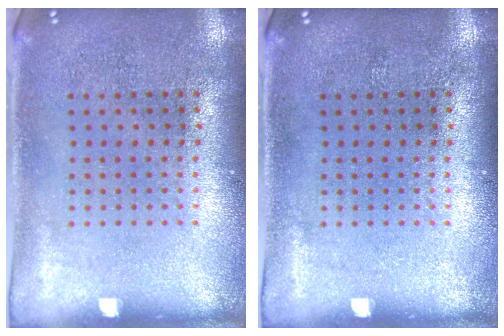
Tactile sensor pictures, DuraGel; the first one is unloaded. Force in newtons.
{"total": 0.0}